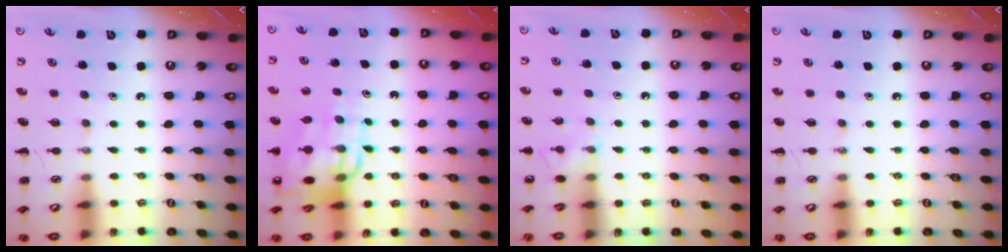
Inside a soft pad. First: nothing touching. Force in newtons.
{"total": 12.2, "press": 11.8, "slide": 3.3}
{"total": 4.4, "press": 4.2, "slide": 1.4}
{"total": 0.0}